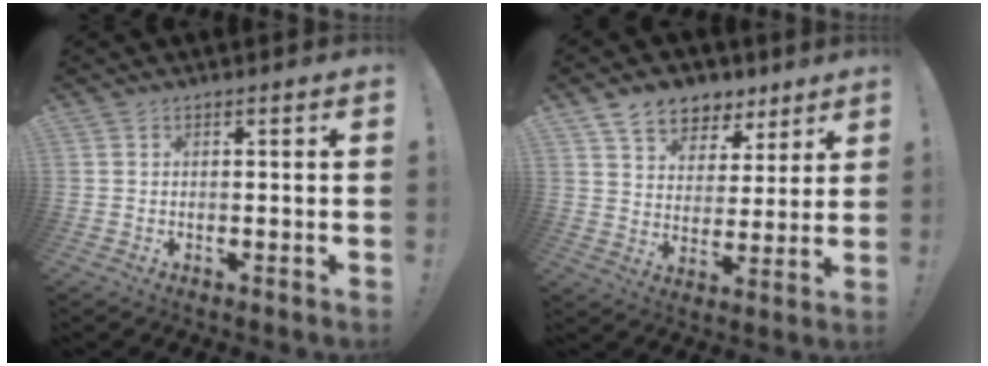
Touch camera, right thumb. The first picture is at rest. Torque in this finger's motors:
{"motor_torque": [0.77, 2.00, 0.64, 0.50, 0.00]}